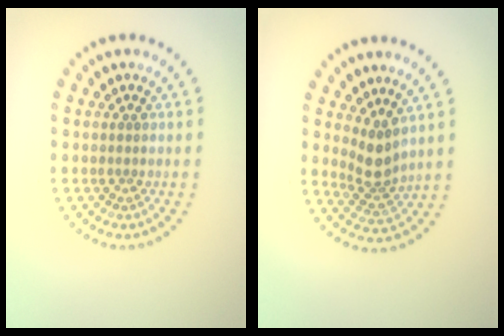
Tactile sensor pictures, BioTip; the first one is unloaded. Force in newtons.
{"total": 3.0, "press": 2.1, "slide": 2.1}